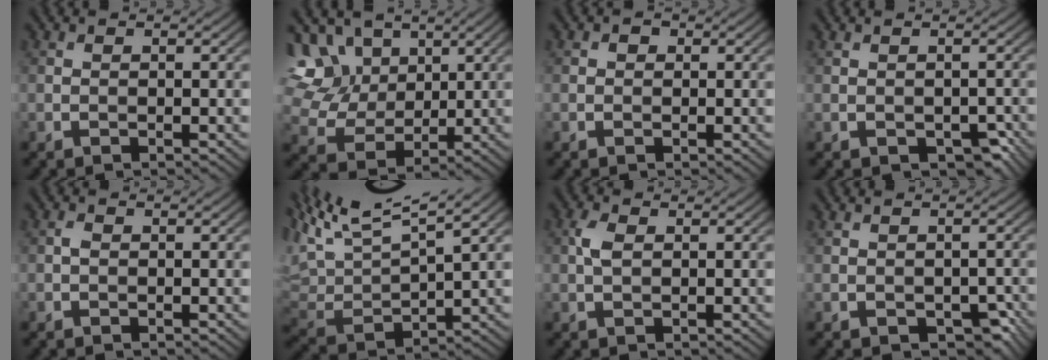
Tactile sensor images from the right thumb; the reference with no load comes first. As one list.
[{"total": 10.8, "force": [4.4, 8.2, 5.4], "torque": [-0.168, 0.025, 0.090]}, {"total": 0.8, "force": [0.1, 0.7, 0.3], "torque": [-0.003, -0.003, -0.004]}, {"total": 2.5, "force": [-1.1, 1.5, 1.7], "torque": [-0.030, -0.009, -0.007]}, {"total": 0.6, "force": [-0.1, 0.3, 0.5], "torque": [-0.012, 0.003, -0.003]}, {"total": 12.4, "force": [8.4, 3.3, 8.5], "torque": [-0.201, 0.020, 0.149]}, {"total": 2.1, "force": [0.4, 1.1, 1.8], "torque": [-0.047, 0.005, 0.007]}, {"total": 2.8, "force": [-1.1, 1.7, 2.0], "torque": [-0.034, -0.011, -0.007]}]